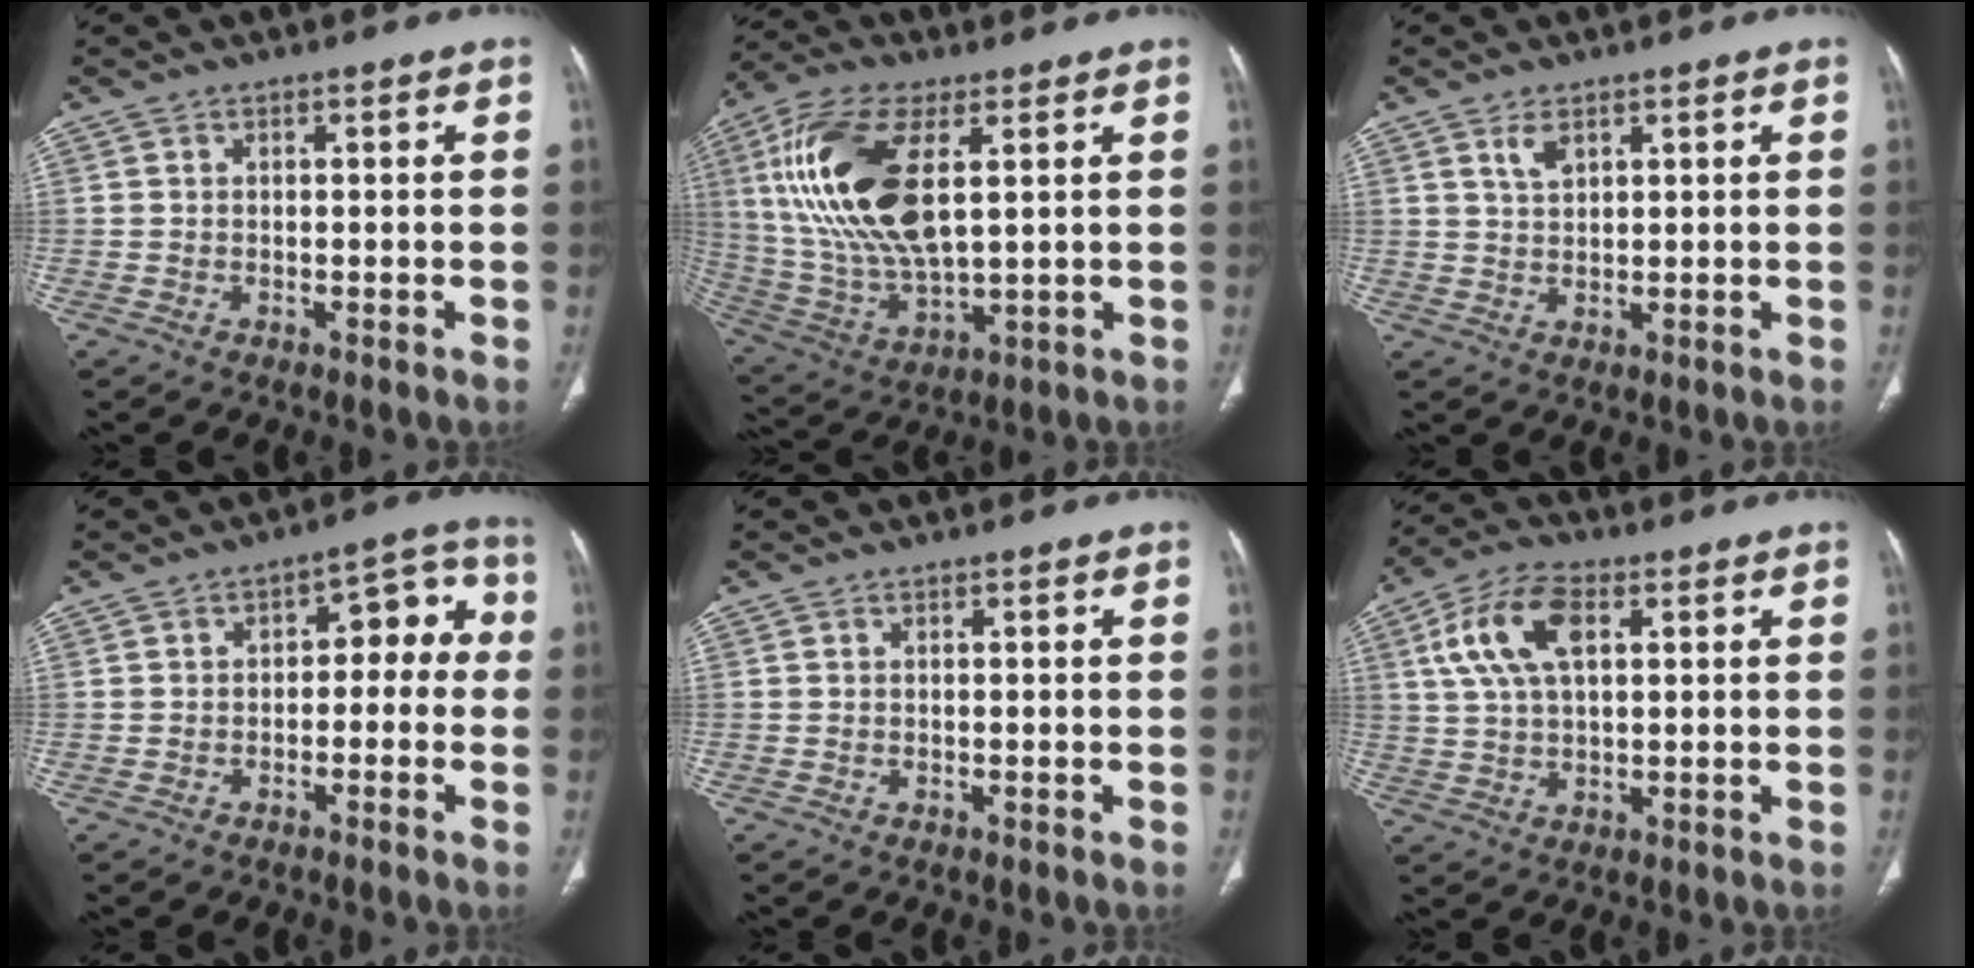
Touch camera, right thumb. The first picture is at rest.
{"total": 20.5, "force": [5.0, 9.2, 17.6], "torque": [-0.373, -0.014, 0.100]}
{"total": 3.0, "force": [1.8, 1.4, 1.9], "torque": [-0.033, -0.008, 0.041]}
{"total": 7.9, "force": [-0.5, 4.8, 6.3], "torque": [-0.037, 0.043, -0.017]}
{"total": 0.0}
{"total": 11.2, "force": [3.6, 5.9, 8.9], "torque": [-0.179, 0.011, 0.067]}